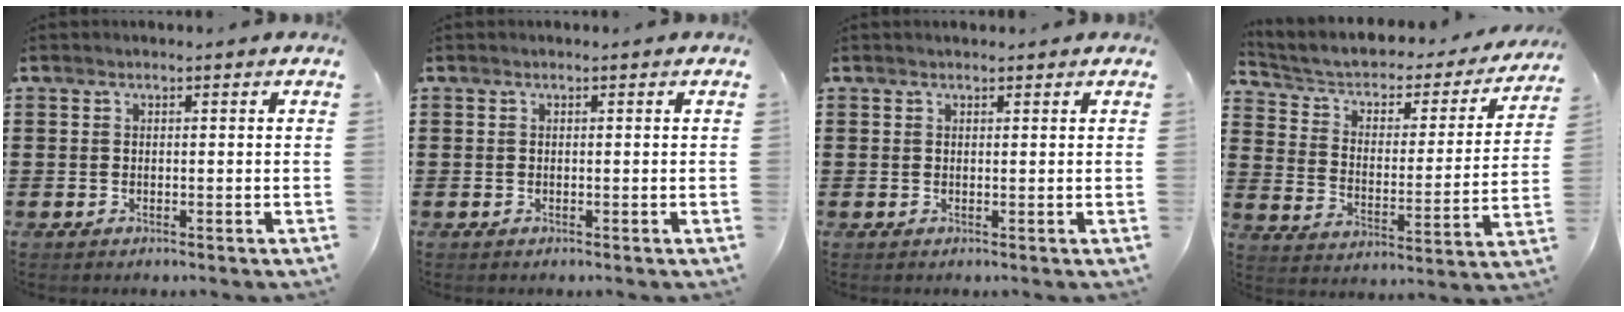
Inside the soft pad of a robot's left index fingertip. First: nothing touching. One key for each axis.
{"total": 0.0}
{"total": 0.6, "fx": 0.6, "fy": 0.2, "fz": 0.1, "tx": -0.002, "ty": 0.002, "tz": 0.012}
{"total": 3.8, "fx": 2.4, "fy": 2.3, "fz": 1.9, "tx": -0.054, "ty": -0.019, "tz": 0.031}